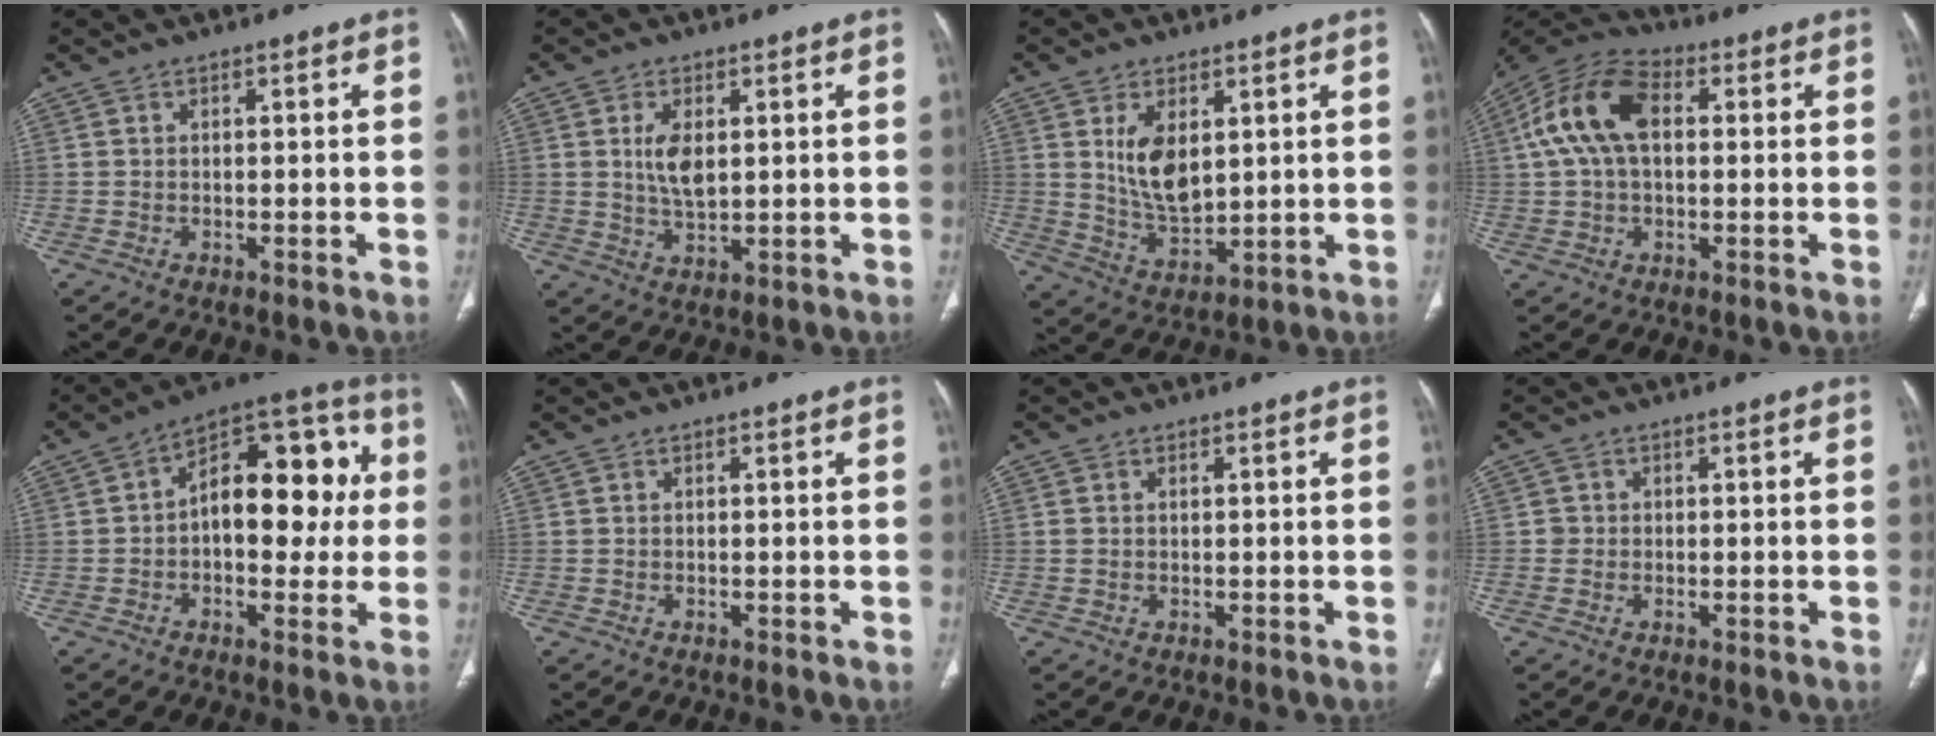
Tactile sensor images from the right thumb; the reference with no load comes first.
{"total": 5.8, "force": [1.3, 2.9, 4.8], "torque": [-0.091, -0.010, 0.030]}
{"total": 9.4, "force": [2.7, 5.1, 7.4], "torque": [-0.121, -0.023, 0.067]}
{"total": 13.3, "force": [2.3, 8.0, 10.4], "torque": [-0.210, 0.031, 0.035]}
{"total": 18.3, "force": [1.3, 10.2, 15.2], "torque": [-0.175, 0.043, 0.012]}
{"total": 0.0}
{"total": 0.8, "force": [0.2, 0.5, 0.6], "torque": [-0.024, 0.012, 0.012]}
{"total": 1.1, "force": [-0.1, 1.1, 0.1], "torque": [0.005, 0.004, -0.001]}